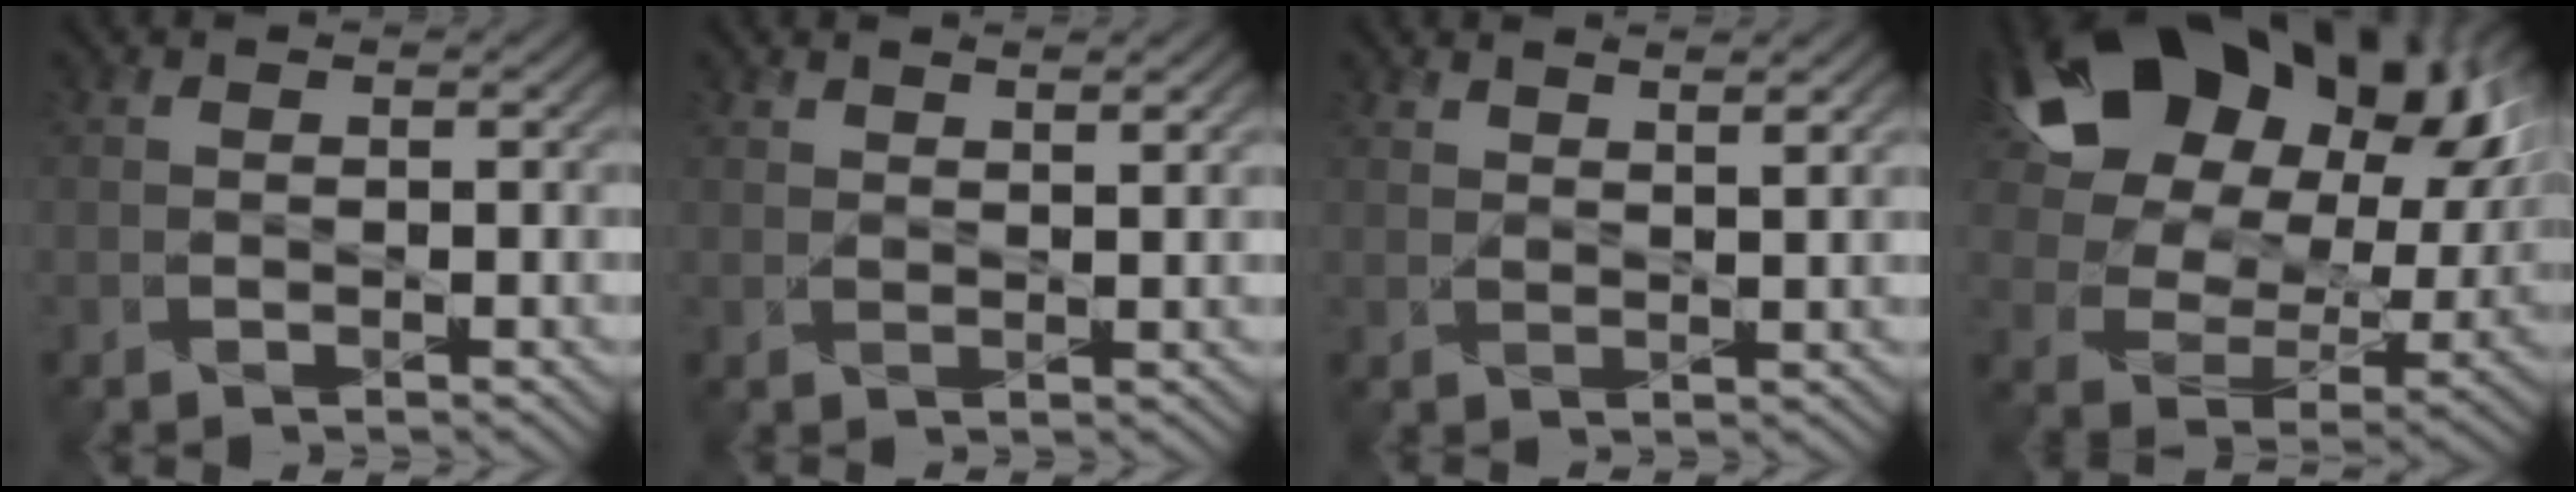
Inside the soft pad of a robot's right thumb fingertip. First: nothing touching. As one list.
[{"total": 1.8, "force": [1.7, 0.0, 0.6], "torque": [-0.013, 0.000, 0.032]}, {"total": 2.5, "force": [2.2, 0.1, 1.1], "torque": [-0.018, 0.000, 0.040]}, {"total": 19.8, "force": [9.4, 13.1, 11.6], "torque": [-0.238, 0.021, 0.189]}]